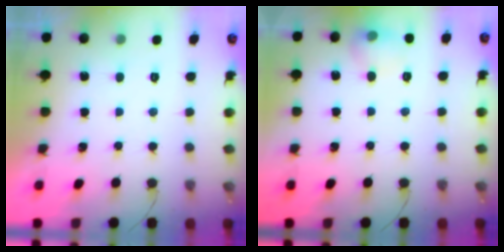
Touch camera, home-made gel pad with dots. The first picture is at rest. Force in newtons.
{"total": 8.5, "press": 8.4, "slide": 1.4}